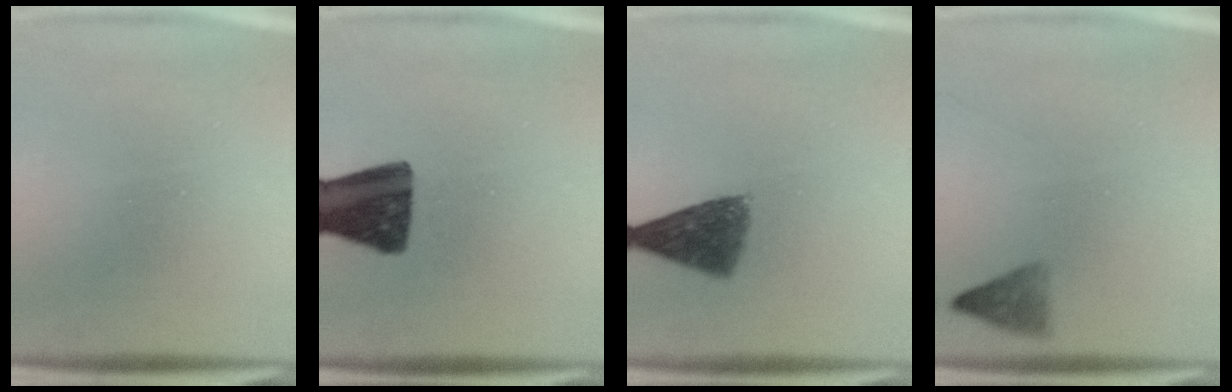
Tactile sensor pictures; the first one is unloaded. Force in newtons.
{"total": 14.5}
{"total": 7.4}
{"total": 2.0}